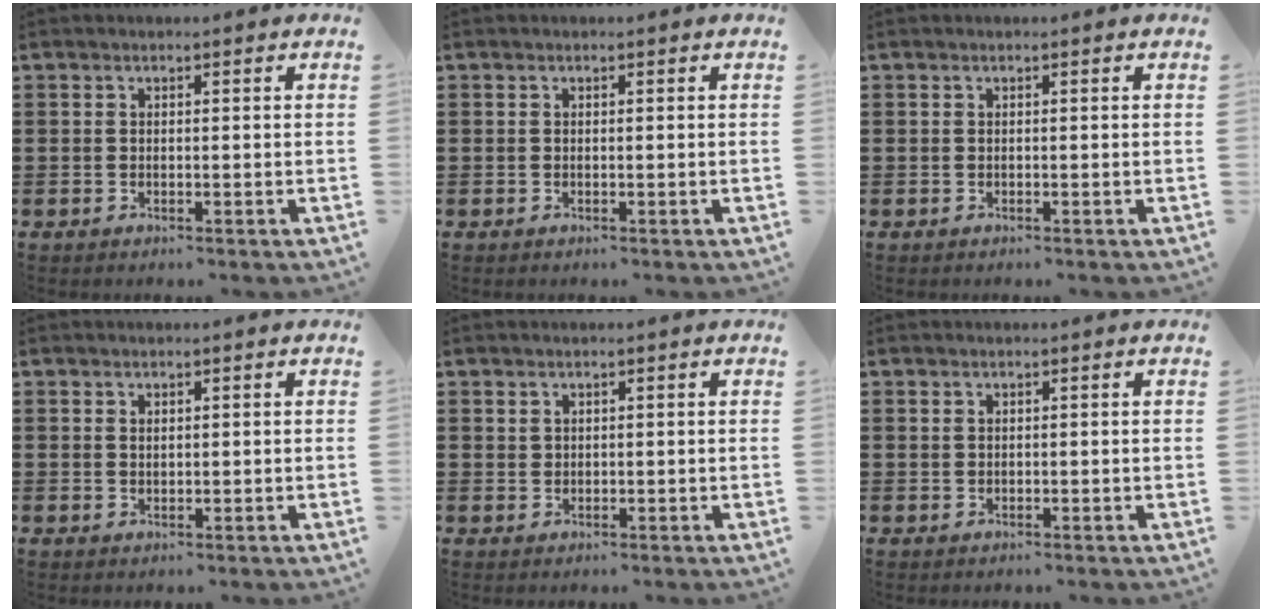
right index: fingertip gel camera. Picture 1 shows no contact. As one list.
[{"total": 0.0}, {"total": 0.0}, {"total": 0.8, "force": [0.5, 0.5, 0.4], "torque": [-0.008, 0.003, 0.010]}, {"total": 1.1, "force": [0.7, 0.8, 0.1], "torque": [-0.005, 0.002, 0.015]}, {"total": 0.6, "force": [0.2, 0.5, 0.1], "torque": [-0.004, 0.003, 0.005]}]